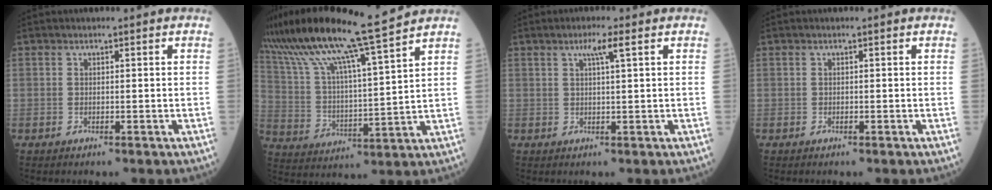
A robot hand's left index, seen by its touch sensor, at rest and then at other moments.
{"total": 18.7, "force": [15.5, -1.0, 10.3], "torque": [-0.193, 0.011, 0.272]}
{"total": 2.8, "force": [1.4, -0.2, 2.4], "torque": [-0.049, 0.006, 0.025]}
{"total": 0.0}